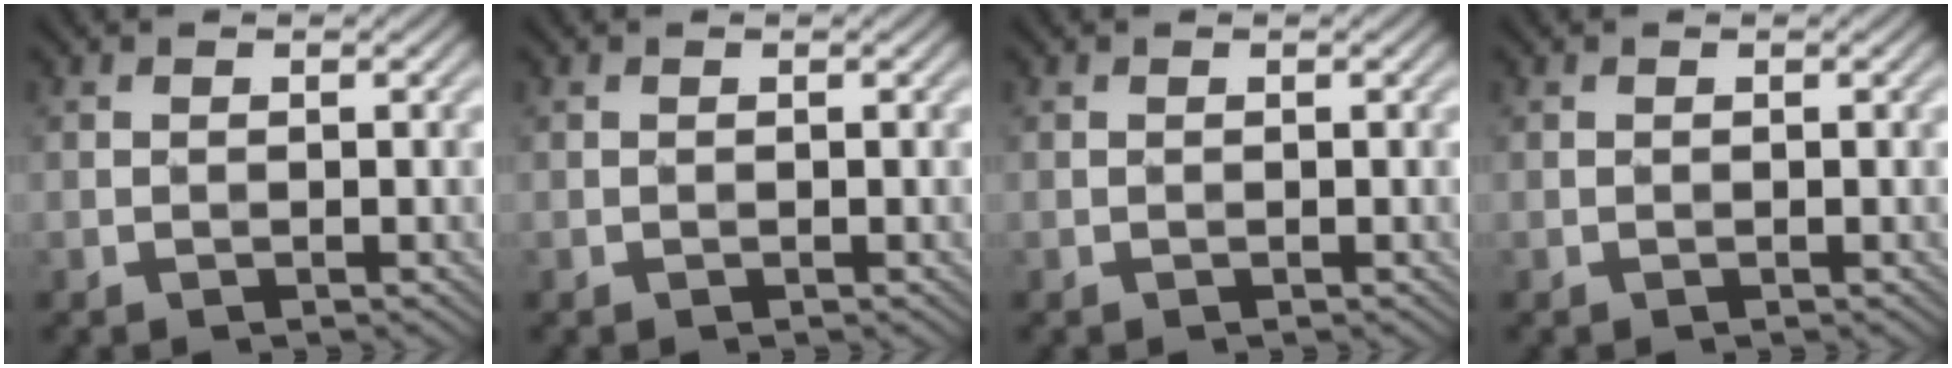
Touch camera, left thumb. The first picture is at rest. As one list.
[{"total": 0.0}, {"total": 0.0}, {"total": 0.0}]